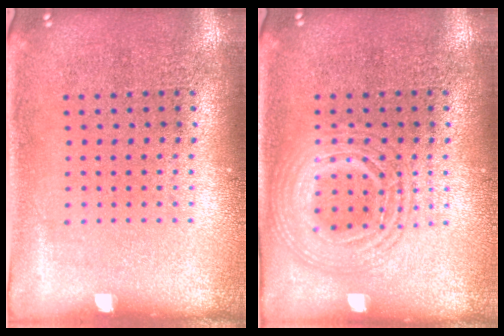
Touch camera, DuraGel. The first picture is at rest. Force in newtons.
{"total": 2.8, "press": 2.8, "slide": 0.3}